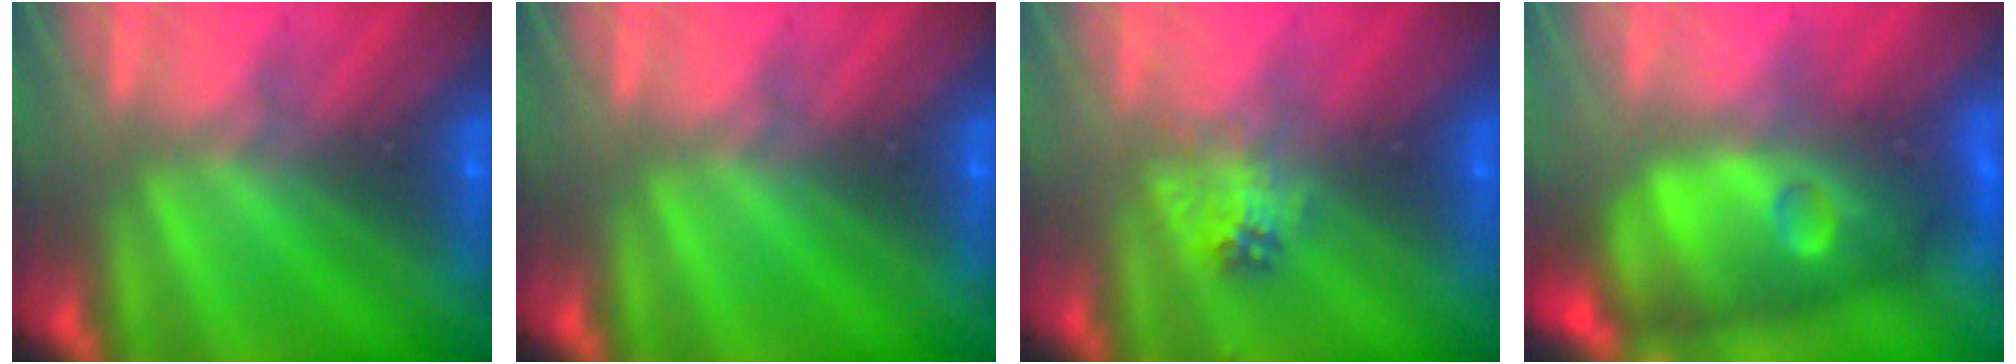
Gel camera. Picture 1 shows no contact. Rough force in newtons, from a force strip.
{"total": 0.0}
{"total": 2.3}
{"total": 11.8}